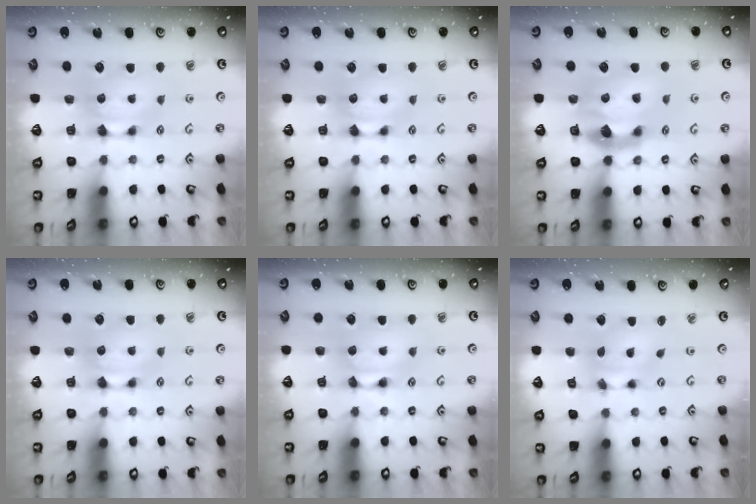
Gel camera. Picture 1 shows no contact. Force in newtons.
{"total": 0.0}
{"total": 5.1, "press": 4.8, "slide": 1.9}
{"total": 0.0}
{"total": 1.7, "press": 1.7, "slide": 0.1}
{"total": 3.7, "press": 3.3, "slide": 1.6}